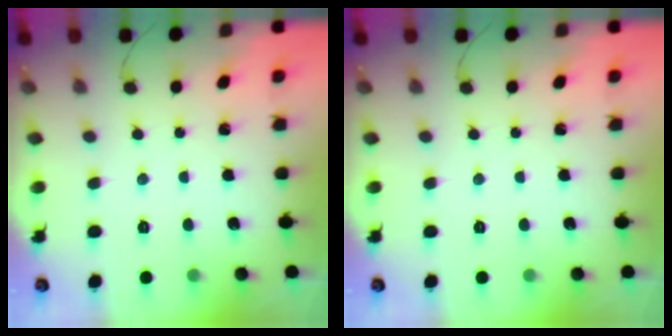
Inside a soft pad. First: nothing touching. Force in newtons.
{"total": 0.0}